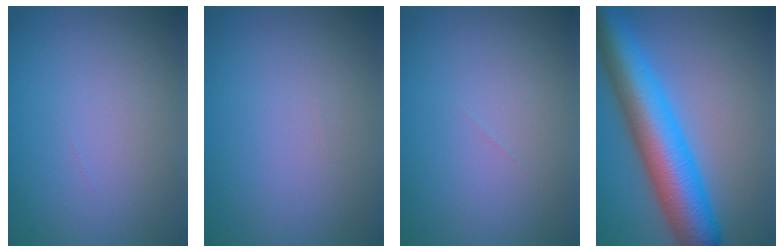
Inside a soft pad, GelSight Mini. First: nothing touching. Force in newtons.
{"total": 0.0}
{"total": 0.0}
{"total": 10.5, "press": 10.5, "slide": 0.3}